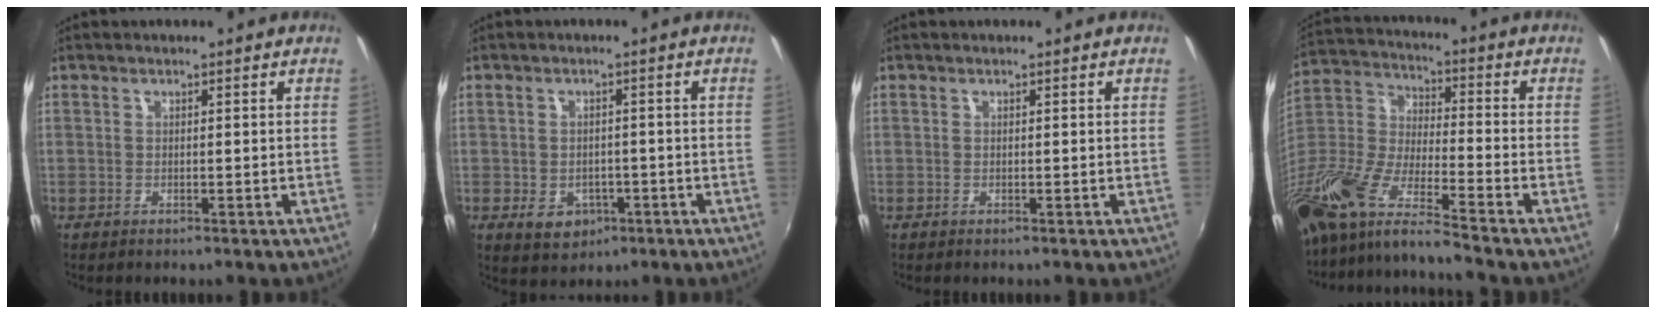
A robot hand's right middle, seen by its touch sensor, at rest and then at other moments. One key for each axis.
{"total": 5.8, "fx": -2.3, "fy": 4.6, "fz": 2.7, "tx": -0.062, "ty": -0.003, "tz": -0.023}
{"total": 0.0}
{"total": 18.5, "fx": -13.9, "fy": 2.6, "fz": 11.9, "tx": -0.234, "ty": -0.039, "tz": -0.280}